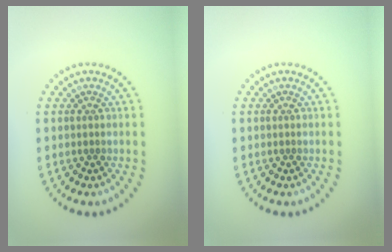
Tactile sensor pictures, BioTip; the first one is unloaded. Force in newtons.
{"total": 0.0}